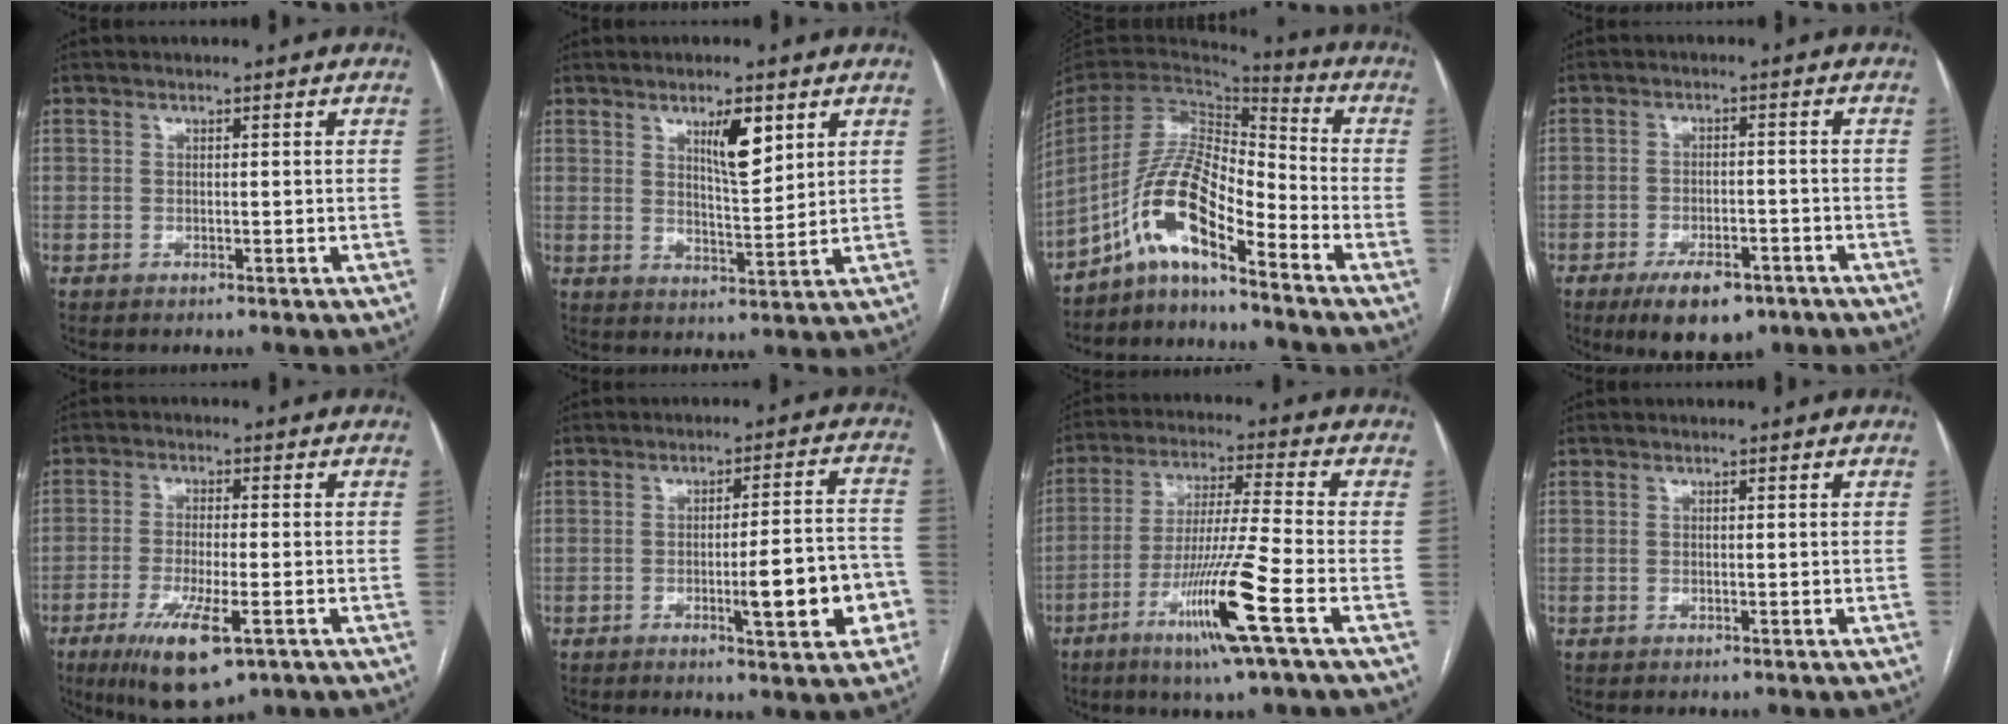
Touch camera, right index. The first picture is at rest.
{"total": 6.4, "force": [3.3, 1.5, 5.3], "torque": [-0.091, -0.004, 0.058]}
{"total": 11.2, "force": [-7.2, 2.5, 8.3], "torque": [-0.167, 0.022, -0.131]}
{"total": 8.6, "force": [-5.7, 3.7, 5.2], "torque": [-0.083, -0.004, -0.086]}
{"total": 10.5, "force": [-5.1, 2.5, 8.8], "torque": [-0.159, -0.026, -0.077]}
{"total": 10.0, "force": [-3.2, 1.7, 9.4], "torque": [-0.118, 0.015, -0.037]}
{"total": 13.3, "force": [-5.9, -1.3, 11.8], "torque": [-0.230, -0.023, -0.112]}
{"total": 0.0}